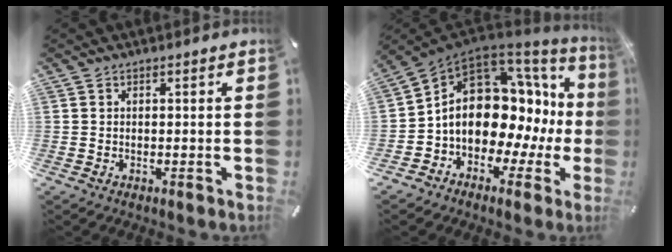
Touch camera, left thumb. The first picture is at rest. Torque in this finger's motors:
{"motor_torque": [1.92, 2.22, 1.87, 0.89, 0.50]}